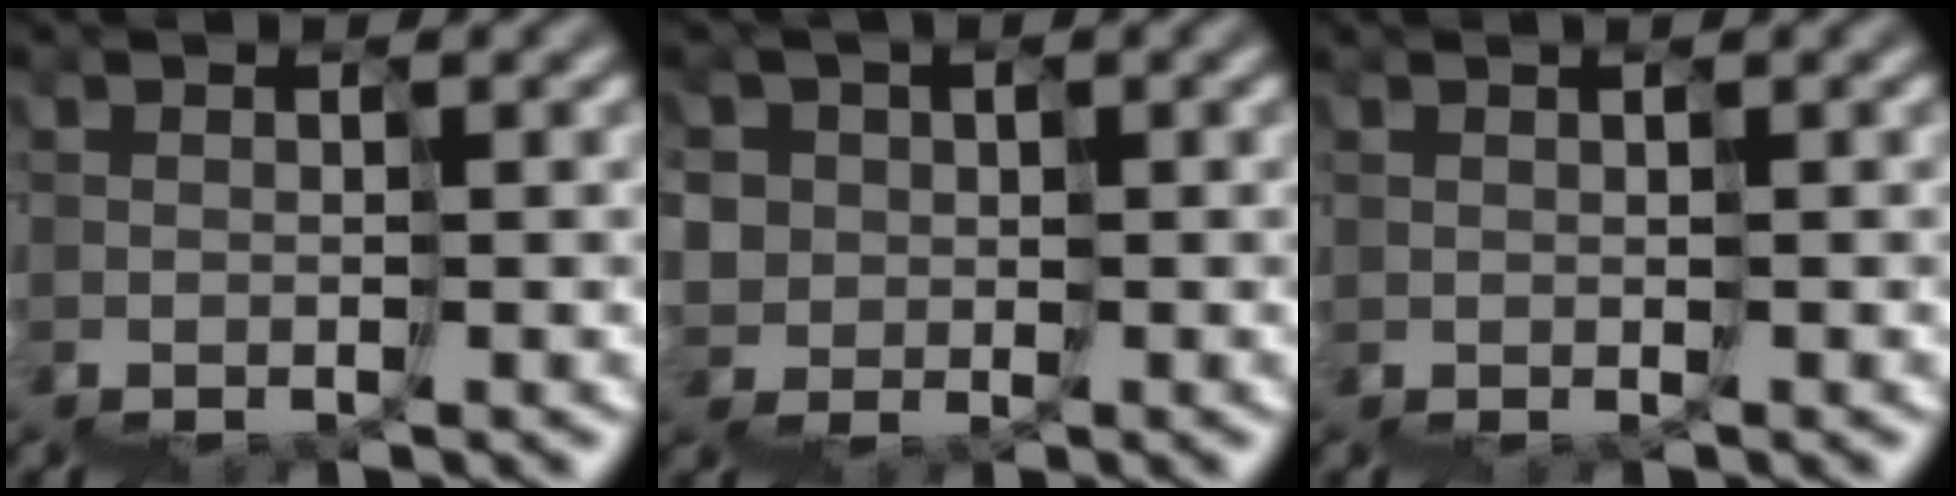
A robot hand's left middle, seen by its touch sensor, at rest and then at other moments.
{"total": 4.5, "force": [1.8, 4.1, -0.8], "torque": [0.007, 0.020, 0.010]}
{"total": 0.9, "force": [0.8, -0.1, -0.5], "torque": [0.016, 0.011, 0.015]}